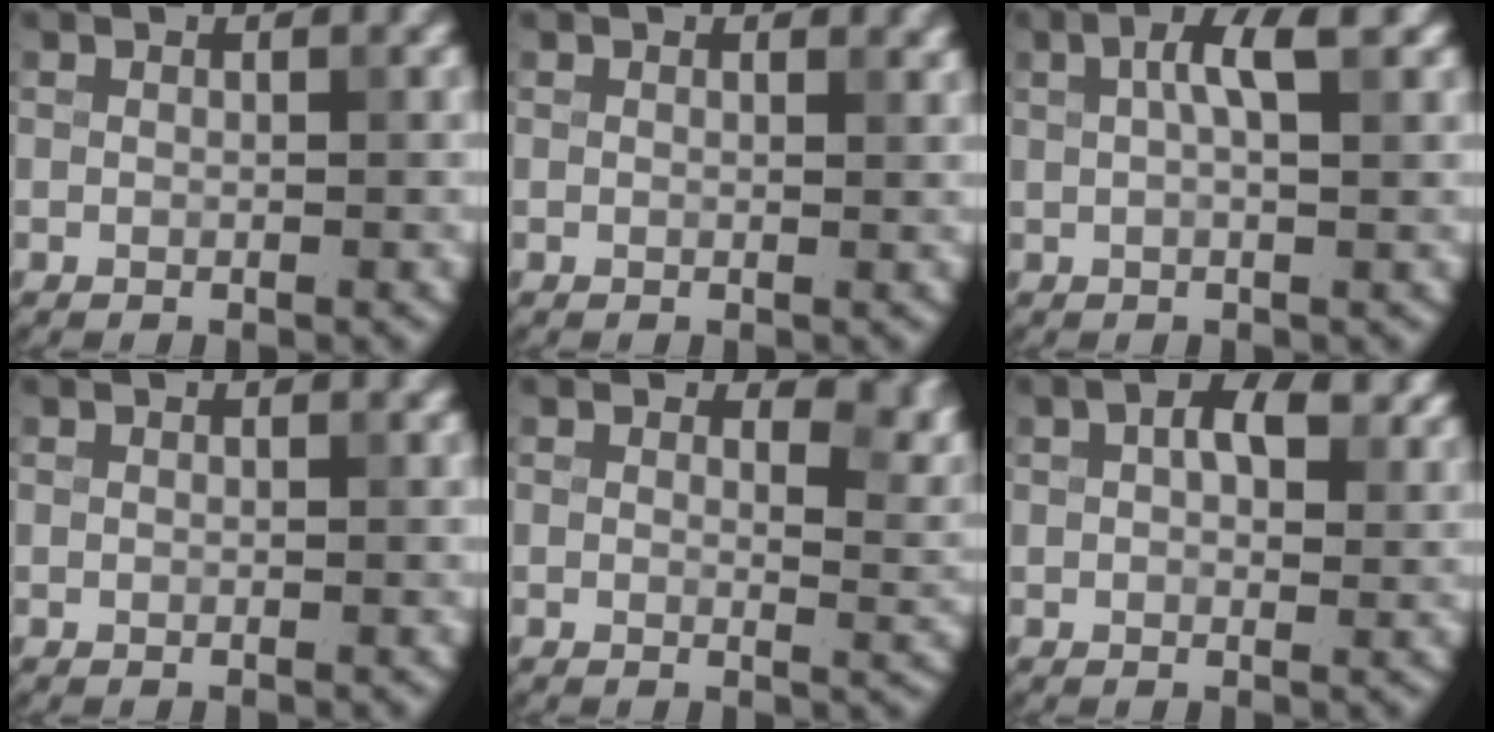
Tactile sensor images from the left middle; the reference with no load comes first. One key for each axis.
{"total": 0.6, "fx": 0.4, "fy": 0.3, "fz": 0.3, "tx": -0.003, "ty": -0.002, "tz": 0.006}
{"total": 4.0, "fx": 1.2, "fy": 1.2, "fz": 3.6, "tx": -0.067, "ty": 0.011, "tz": 0.017}
{"total": 0.0}
{"total": 4.5, "fx": 2.3, "fy": 2.3, "fz": 3.1, "tx": -0.034, "ty": -0.008, "tz": 0.027}
{"total": 4.6, "fx": 1.5, "fy": 2.6, "fz": 3.5, "tx": -0.053, "ty": 0.005, "tz": 0.021}